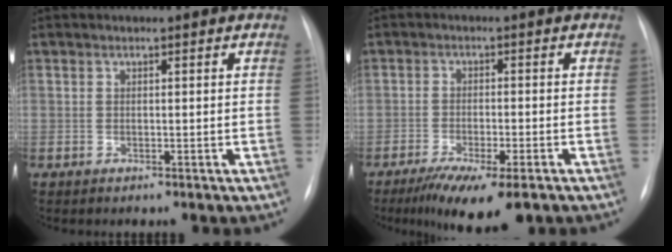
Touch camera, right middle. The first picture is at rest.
{"total": 10.2, "force": [-6.8, 1.9, 7.3], "torque": [-0.108, -0.022, -0.100]}